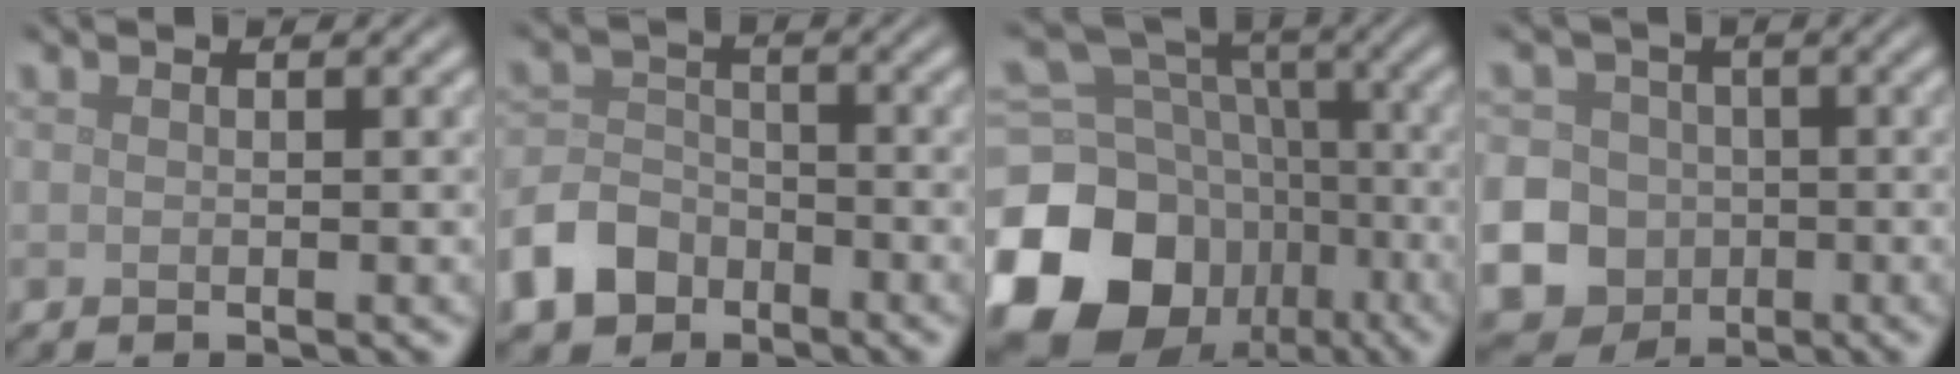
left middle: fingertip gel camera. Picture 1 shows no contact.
{"total": 5.0, "force": [-3.1, 3.5, 1.9], "torque": [-0.041, 0.001, -0.069]}
{"total": 18.6, "force": [-7.7, 15.0, 7.8], "torque": [-0.197, -0.034, -0.135]}
{"total": 18.8, "force": [-5.6, 17.4, 4.5], "torque": [-0.129, -0.041, -0.130]}